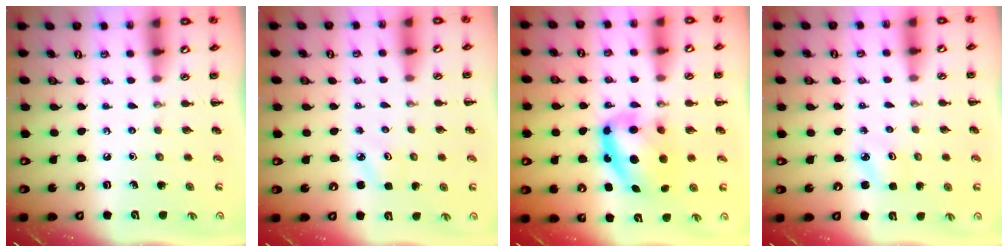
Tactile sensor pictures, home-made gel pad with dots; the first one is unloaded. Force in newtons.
{"total": 2.5, "press": 2.4, "slide": 0.7}
{"total": 10.8, "press": 10.6, "slide": 2.5}
{"total": 2.4, "press": 2.3, "slide": 0.7}